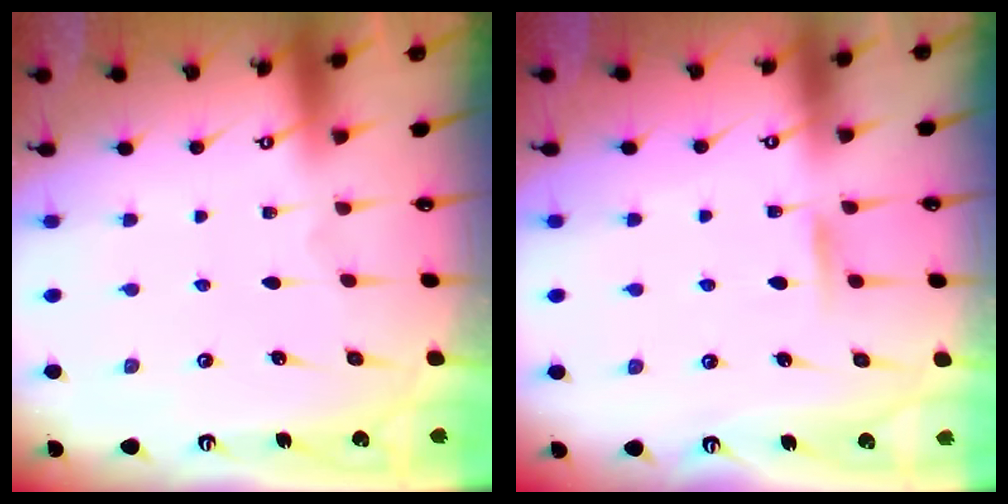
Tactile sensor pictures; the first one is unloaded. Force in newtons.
{"total": 6.2, "press": 6.1, "slide": 0.7}